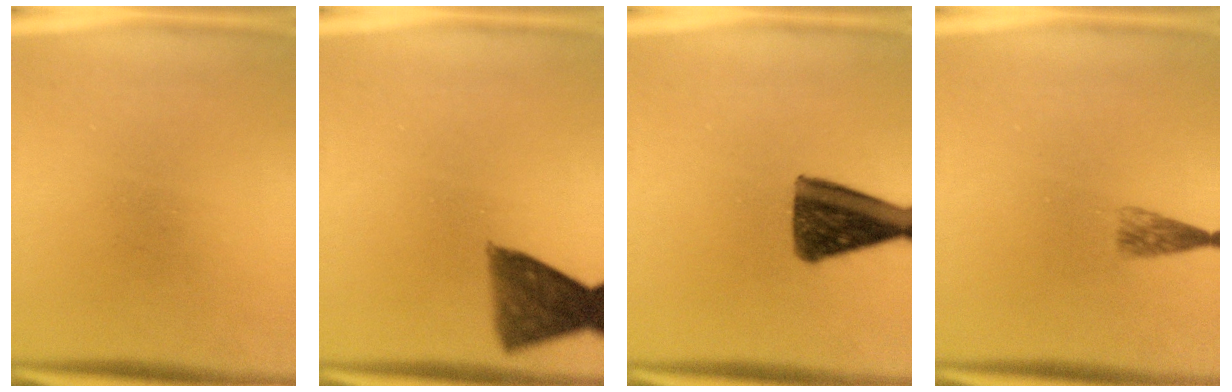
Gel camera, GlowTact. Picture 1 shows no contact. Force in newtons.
{"total": 8.4}
{"total": 11.8}
{"total": 2.0}